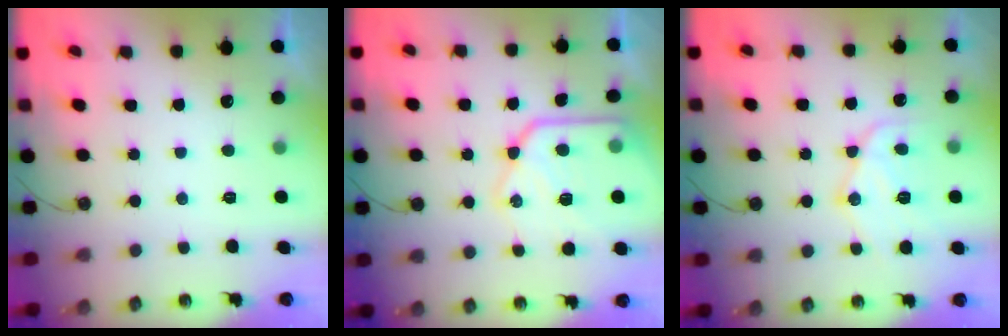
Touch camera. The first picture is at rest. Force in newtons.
{"total": 19.1, "press": 19.1, "slide": 1.6}
{"total": 13.9, "press": 13.9, "slide": 1.1}